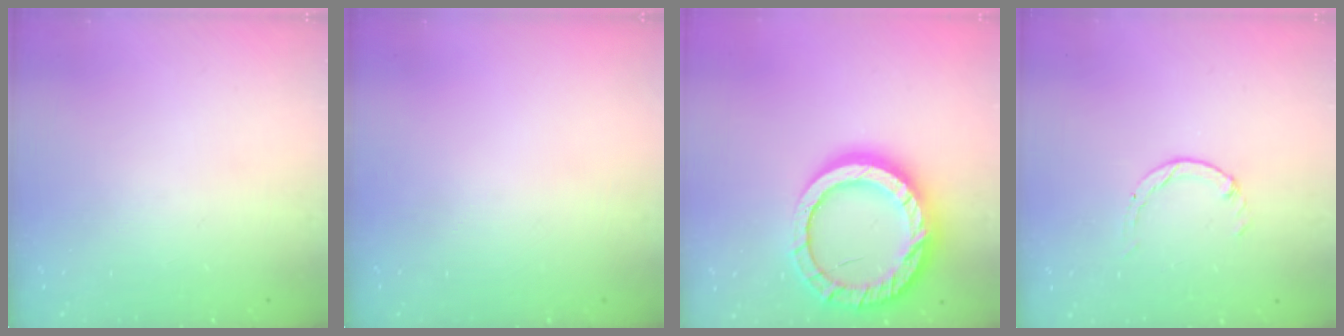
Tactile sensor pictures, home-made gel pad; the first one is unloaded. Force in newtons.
{"total": 0.0}
{"total": 21.0, "press": 20.9, "slide": 2.1}
{"total": 0.0}